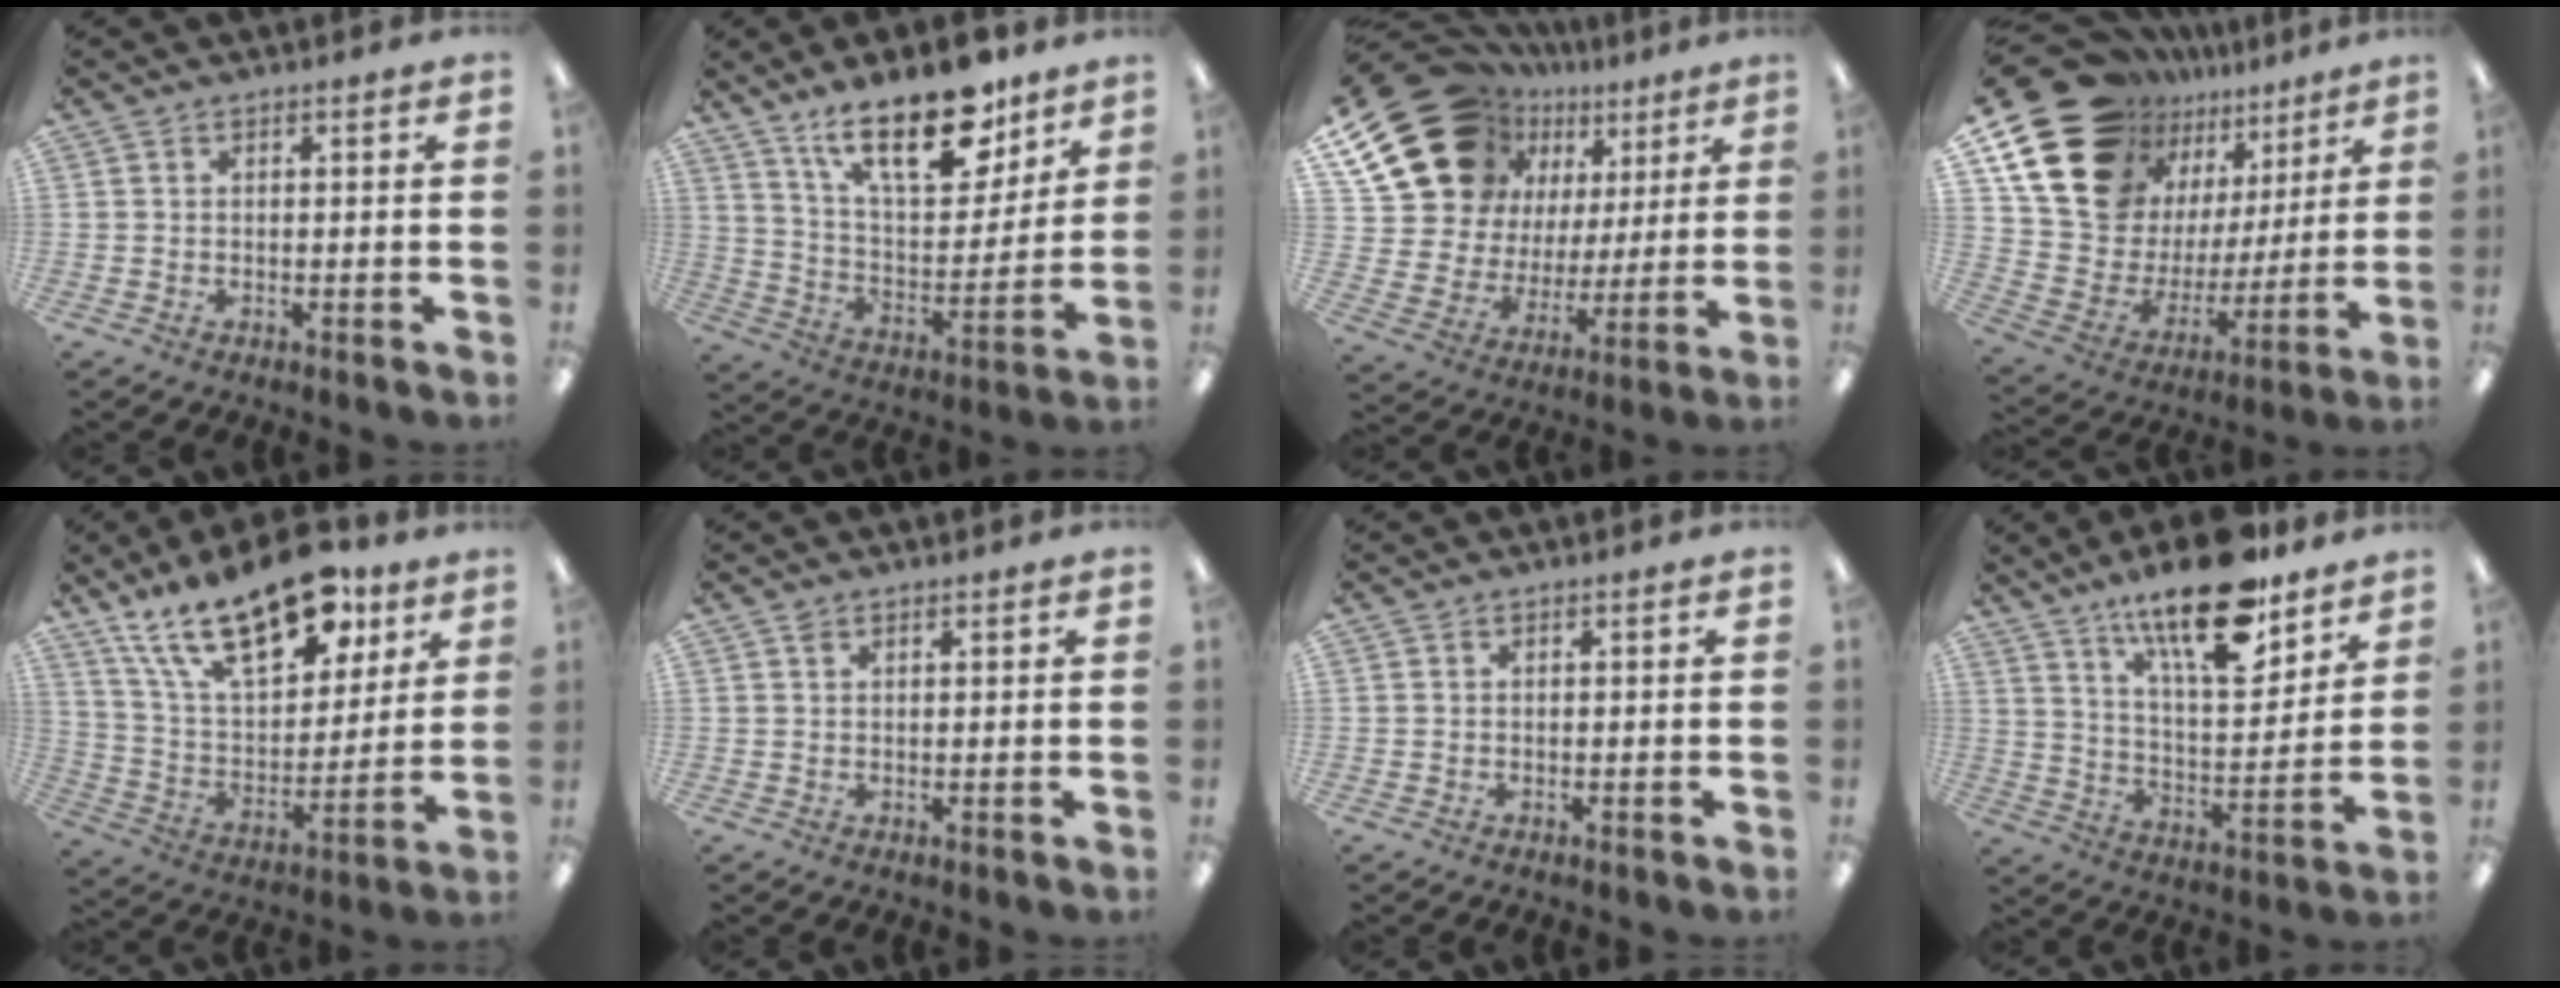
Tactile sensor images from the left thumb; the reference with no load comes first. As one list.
[{"total": 21.2, "force": [13.7, 8.8, 13.5], "torque": [-0.212, -0.075, 0.233]}, {"total": 23.0, "force": [13.1, 15.9, 10.4], "torque": [-0.193, -0.081, 0.259]}, {"total": 19.9, "force": [14.0, 12.2, 7.3], "torque": [-0.152, -0.101, 0.275]}, {"total": 24.0, "force": [15.8, 10.6, 14.6], "torque": [-0.248, -0.080, 0.274]}, {"total": 1.0, "force": [0.8, 0.5, 0.5], "torque": [-0.012, 0.000, 0.014]}, {"total": 0.0}, {"total": 19.8, "force": [14.5, 6.3, 12.0], "torque": [-0.194, -0.086, 0.240]}]